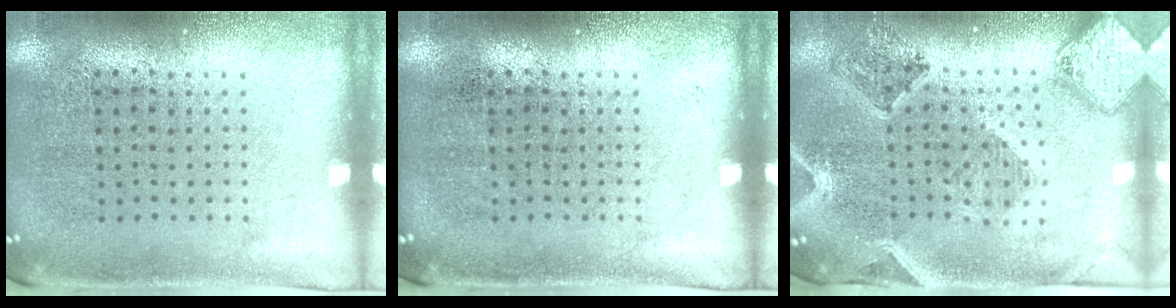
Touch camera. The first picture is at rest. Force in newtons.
{"total": 0.0}
{"total": 1.6, "press": 1.6, "slide": 0.4}